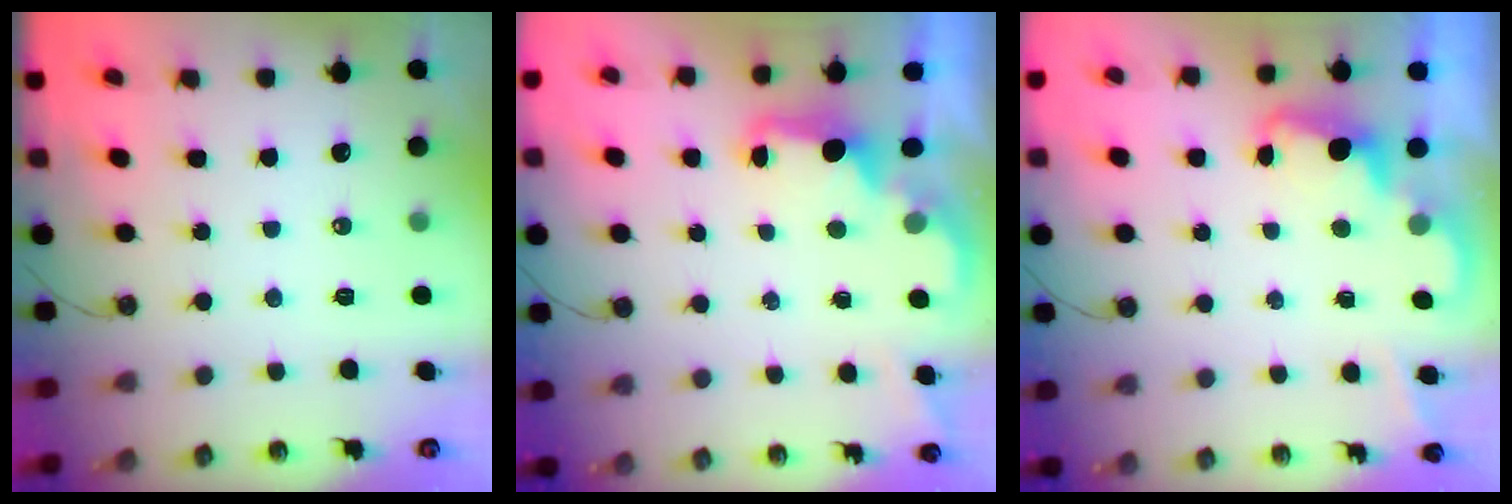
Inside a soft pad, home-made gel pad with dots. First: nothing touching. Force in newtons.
{"total": 2.2, "press": 2.0, "slide": 0.8}
{"total": 2.3, "press": 2.3, "slide": 0.5}